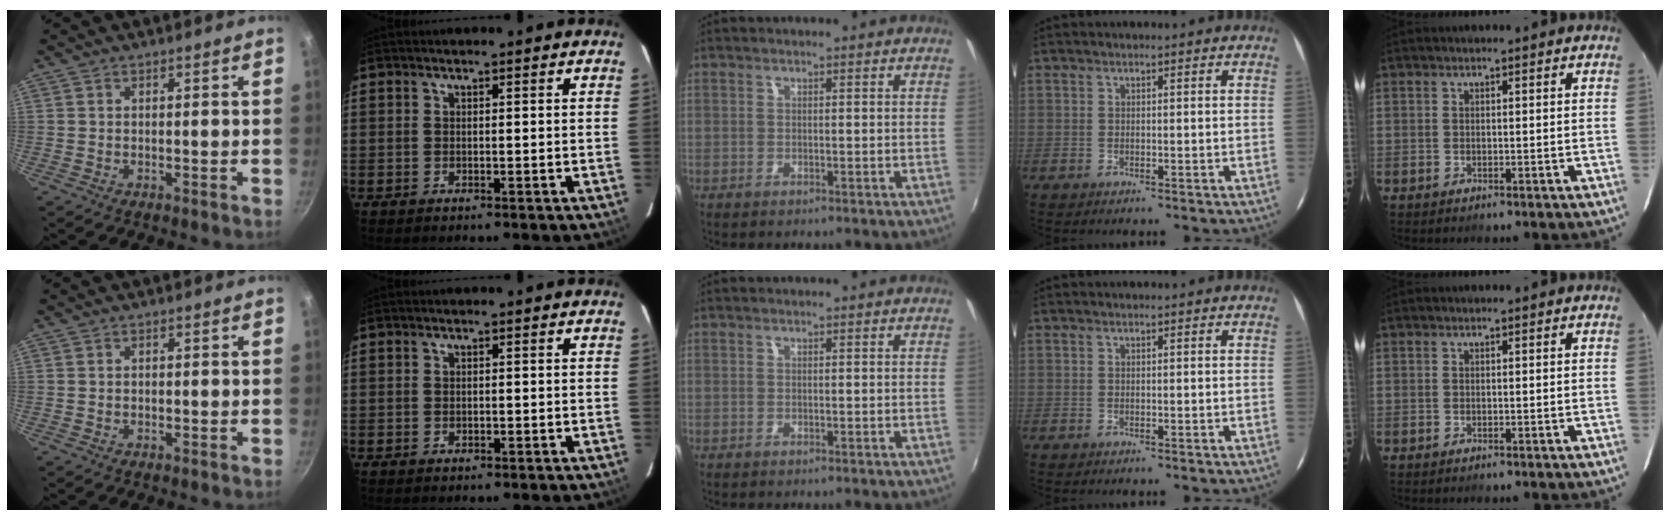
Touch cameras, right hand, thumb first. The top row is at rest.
{"thumb": {"total": 0.6, "force": [-0.1, 0.4, 0.3], "torque": [-0.005, 0.003, -0.001]}, "index": {"total": 0.7, "force": [-0.3, 0.6, 0.2], "torque": [-0.002, -0.001, -0.003]}}